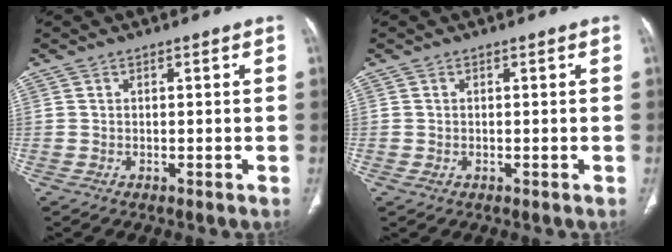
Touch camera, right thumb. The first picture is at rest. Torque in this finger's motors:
{"motor_torque": [1.58, 1.46, -0.37, -0.24, 0.00]}